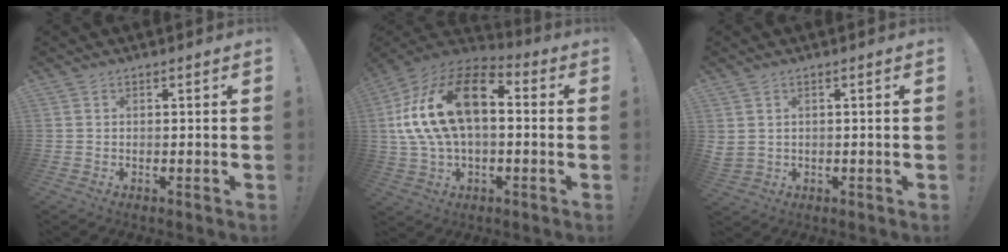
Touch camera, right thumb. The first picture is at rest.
{"total": 20.9, "force": [4.2, 12.0, 16.6], "torque": [-0.301, 0.001, 0.077]}
{"total": 2.5, "force": [1.3, 1.9, 0.9], "torque": [-0.012, -0.004, 0.025]}